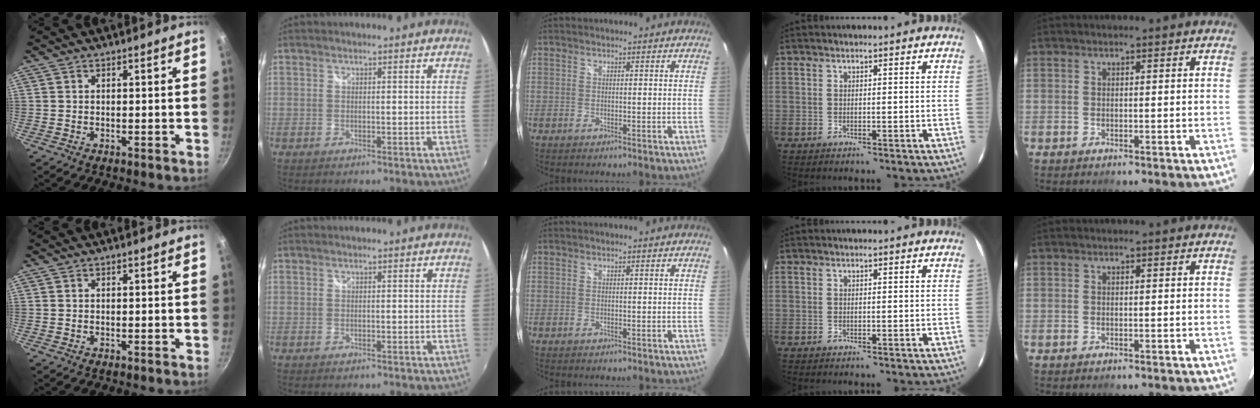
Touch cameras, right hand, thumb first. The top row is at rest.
{}